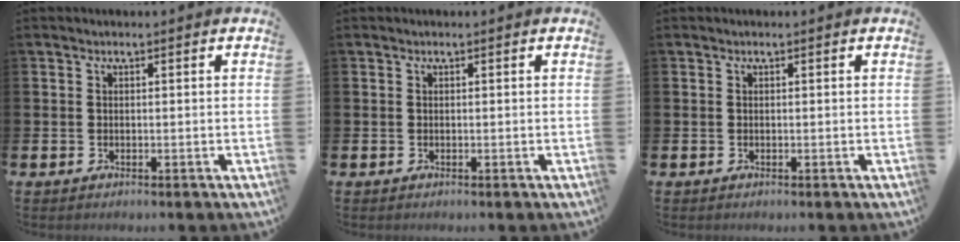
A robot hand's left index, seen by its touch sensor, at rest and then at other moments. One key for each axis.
{"total": 0.0}
{"total": 0.0}